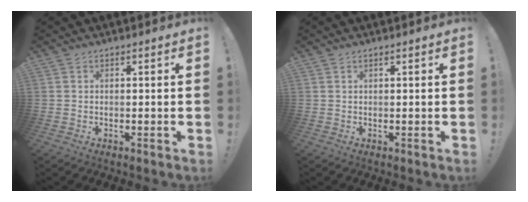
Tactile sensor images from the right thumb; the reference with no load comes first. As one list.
[{"total": 0.8, "force": [0.6, -0.2, 0.5], "torque": [-0.013, 0.000, 0.011]}]